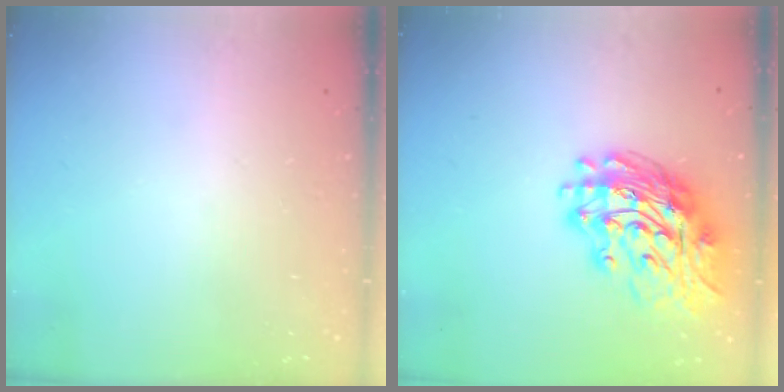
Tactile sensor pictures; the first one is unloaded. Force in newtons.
{"total": 17.2, "press": 17.1, "slide": 1.9}